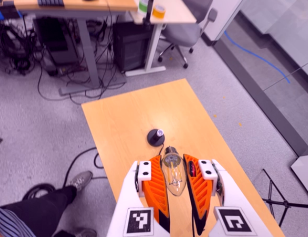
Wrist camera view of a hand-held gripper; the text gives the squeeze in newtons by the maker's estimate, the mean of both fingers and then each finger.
{"total": 22.9, "left": 25.9, "right": 19.9}